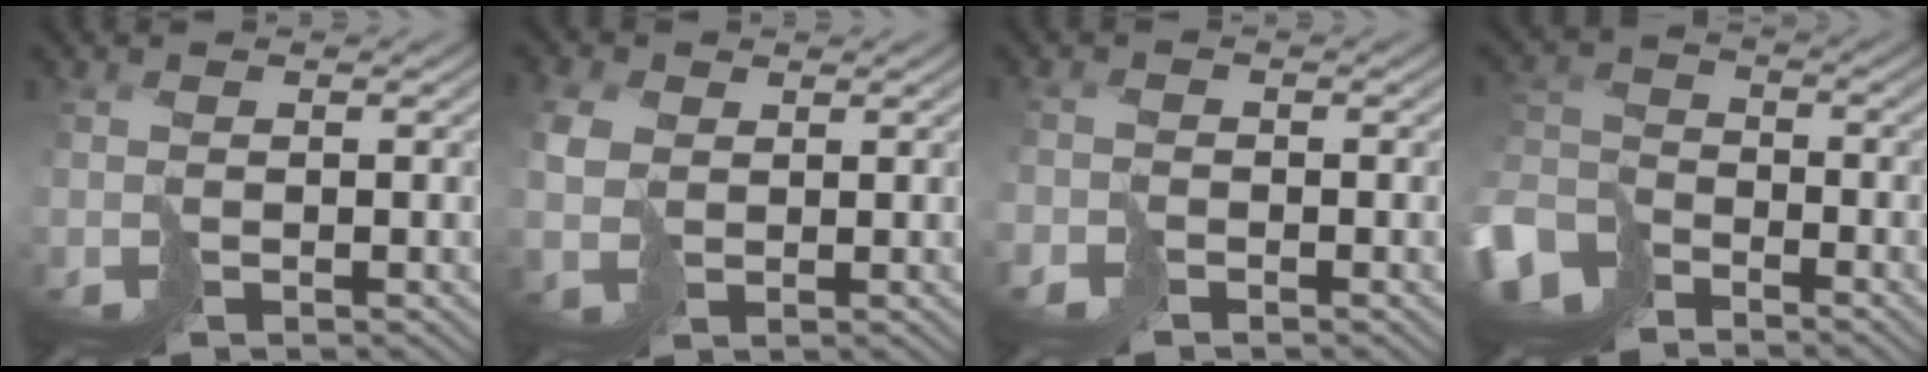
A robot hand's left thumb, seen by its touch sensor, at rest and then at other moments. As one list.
[{"total": 3.4, "force": [1.3, 2.6, 1.6], "torque": [-0.054, 0.003, 0.029]}, {"total": 2.0, "force": [-1.7, 1.0, 0.2], "torque": [-0.005, -0.007, -0.038]}, {"total": 8.6, "force": [-5.6, 5.3, 3.8], "torque": [-0.103, -0.018, -0.123]}]